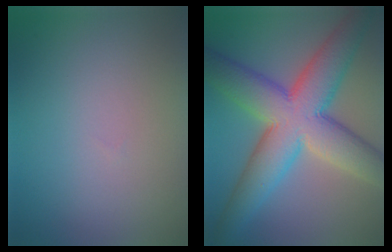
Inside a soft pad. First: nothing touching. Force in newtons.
{"total": 11.7, "press": 11.7, "slide": 0.6}